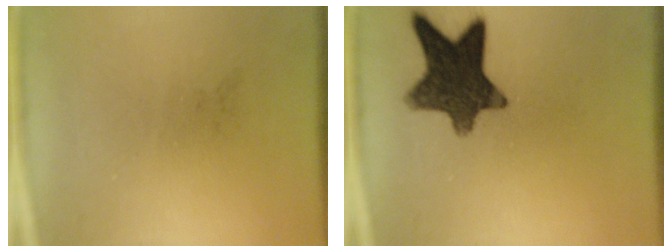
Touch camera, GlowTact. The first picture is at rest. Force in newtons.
{"total": 12.3}